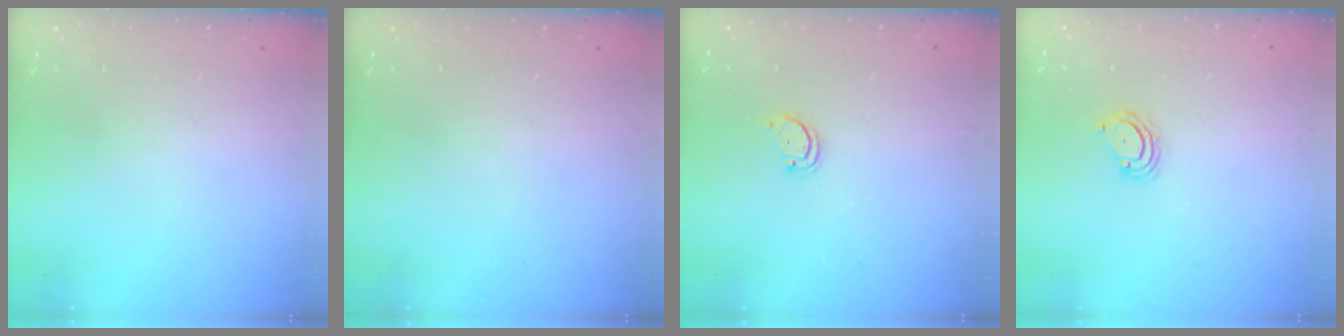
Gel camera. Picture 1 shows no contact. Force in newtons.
{"total": 0.0}
{"total": 1.9, "press": 1.9, "slide": 0.2}
{"total": 2.3, "press": 2.3, "slide": 0.2}